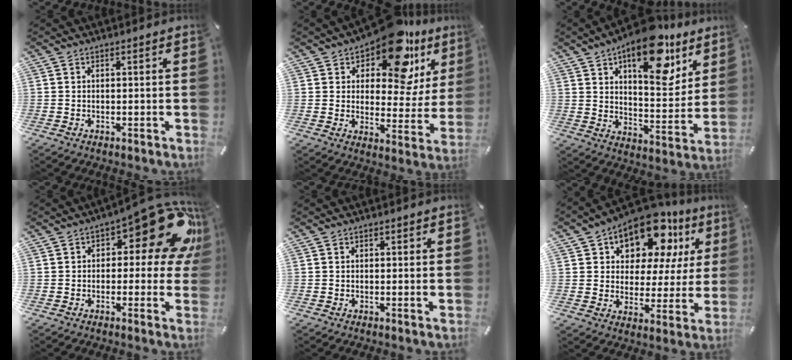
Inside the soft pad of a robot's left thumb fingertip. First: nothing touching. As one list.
[{"total": 16.6, "force": [10.9, 7.9, 9.8], "torque": [-0.157, -0.068, 0.186]}, {"total": 18.4, "force": [12.0, 8.2, 11.3], "torque": [-0.146, -0.077, 0.197]}, {"total": 19.4, "force": [8.4, 8.4, 15.3], "torque": [-0.182, -0.058, 0.136]}, {"total": 0.9, "force": [0.1, 0.4, 0.8], "torque": [-0.006, -0.002, -0.001]}, {"total": 15.3, "force": [10.8, 8.0, 7.4], "torque": [-0.122, -0.078, 0.187]}]